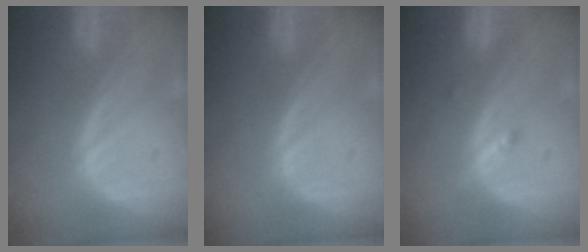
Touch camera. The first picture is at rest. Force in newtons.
{"total": 0.0}
{"total": 1.9, "press": 1.5, "slide": 1.0}